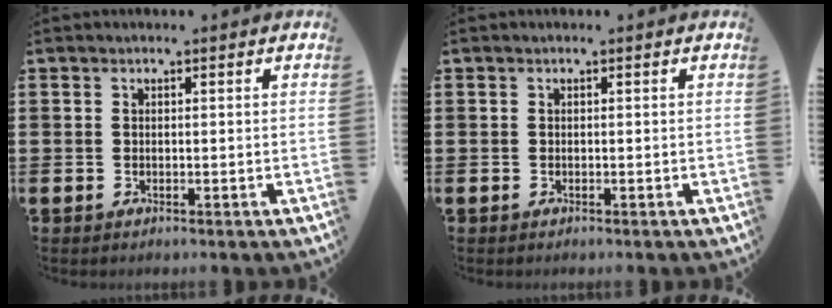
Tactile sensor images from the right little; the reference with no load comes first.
{"total": 0.0}